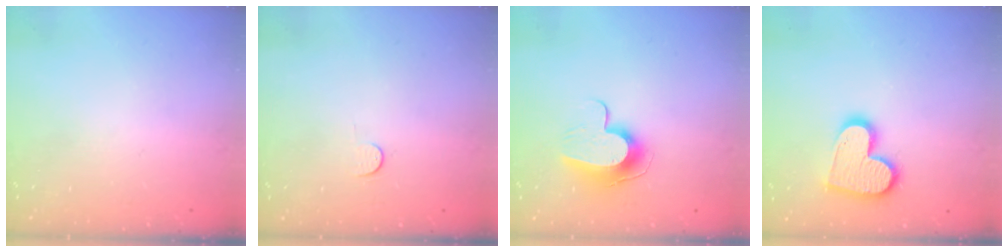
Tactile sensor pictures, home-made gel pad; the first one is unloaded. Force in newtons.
{"total": 2.8, "press": 2.8, "slide": 0.4}
{"total": 9.6, "press": 9.6, "slide": 0.1}
{"total": 13.6, "press": 13.5, "slide": 0.9}